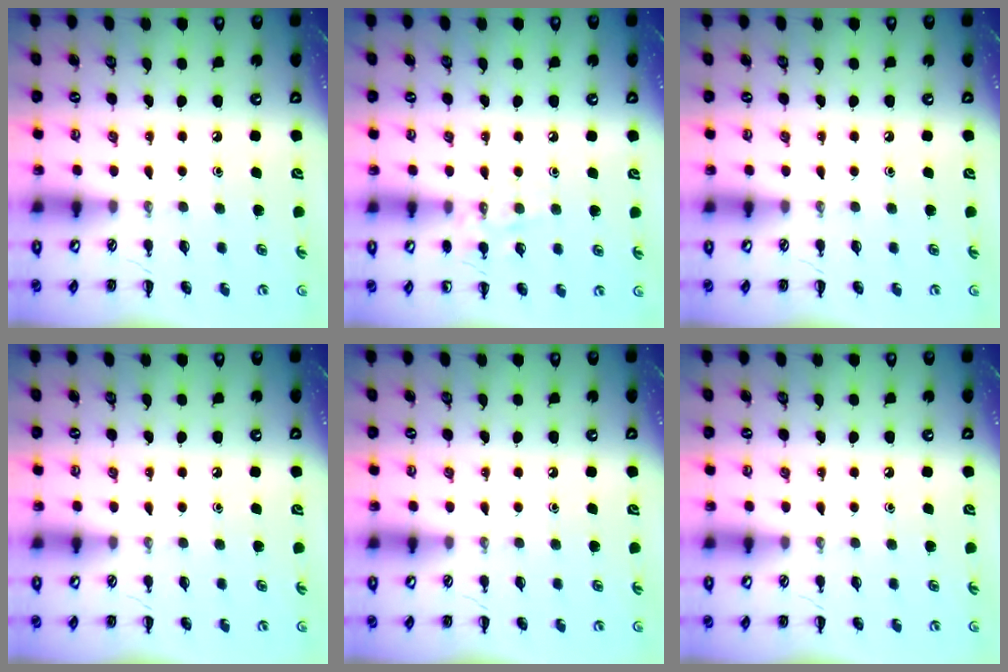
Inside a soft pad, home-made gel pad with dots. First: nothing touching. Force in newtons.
{"total": 7.7, "press": 7.6, "slide": 1.5}
{"total": 0.0}
{"total": 0.0}
{"total": 0.0}
{"total": 0.0}